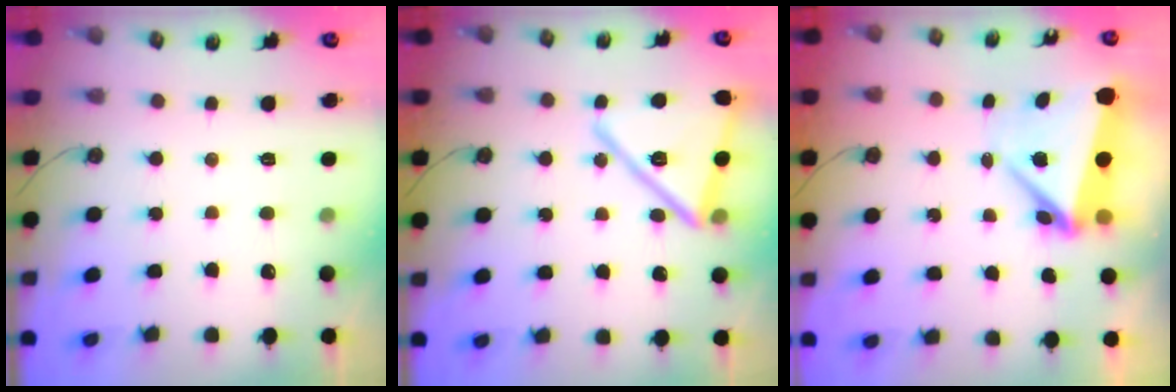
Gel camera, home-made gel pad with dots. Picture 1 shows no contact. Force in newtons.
{"total": 17.8, "press": 17.7, "slide": 2.1}
{"total": 7.9, "press": 7.6, "slide": 2.0}